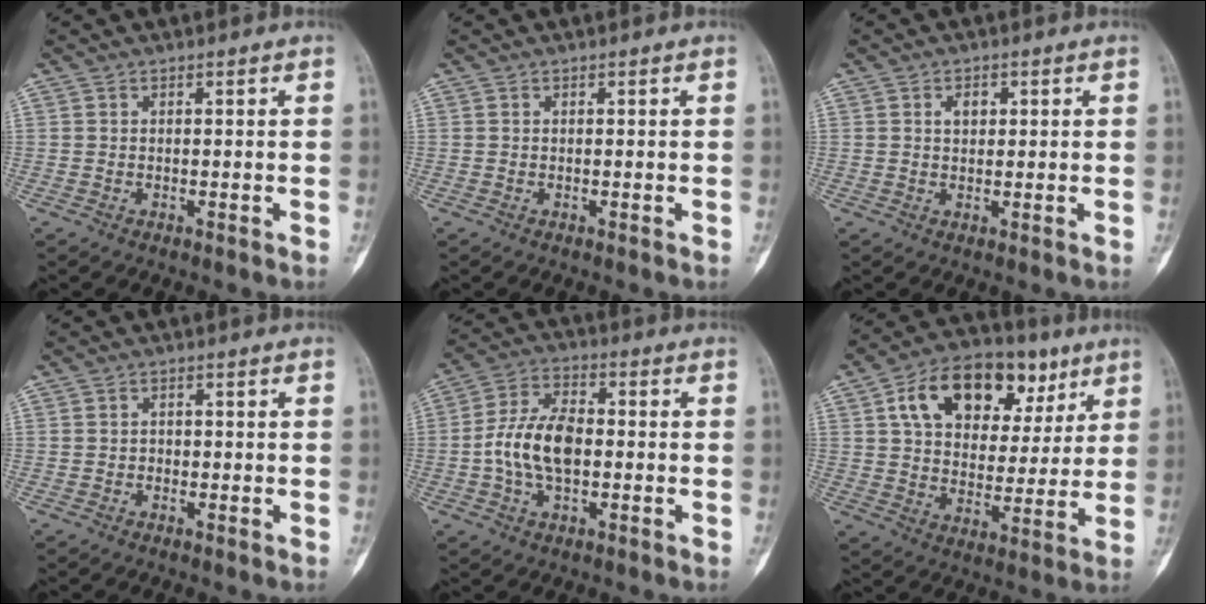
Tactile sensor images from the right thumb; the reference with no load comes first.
{"total": 0.0}
{"total": 2.5, "force": [0.8, 1.8, 1.6], "torque": [-0.018, 0.000, 0.011]}
{"total": 0.9, "force": [-0.2, 0.8, 0.3], "torque": [0.005, 0.004, -0.005]}
{"total": 11.3, "force": [-1.1, 6.5, 9.2], "torque": [-0.172, 0.025, -0.026]}
{"total": 20.2, "force": [8.7, 12.8, 12.9], "torque": [-0.164, -0.001, 0.137]}